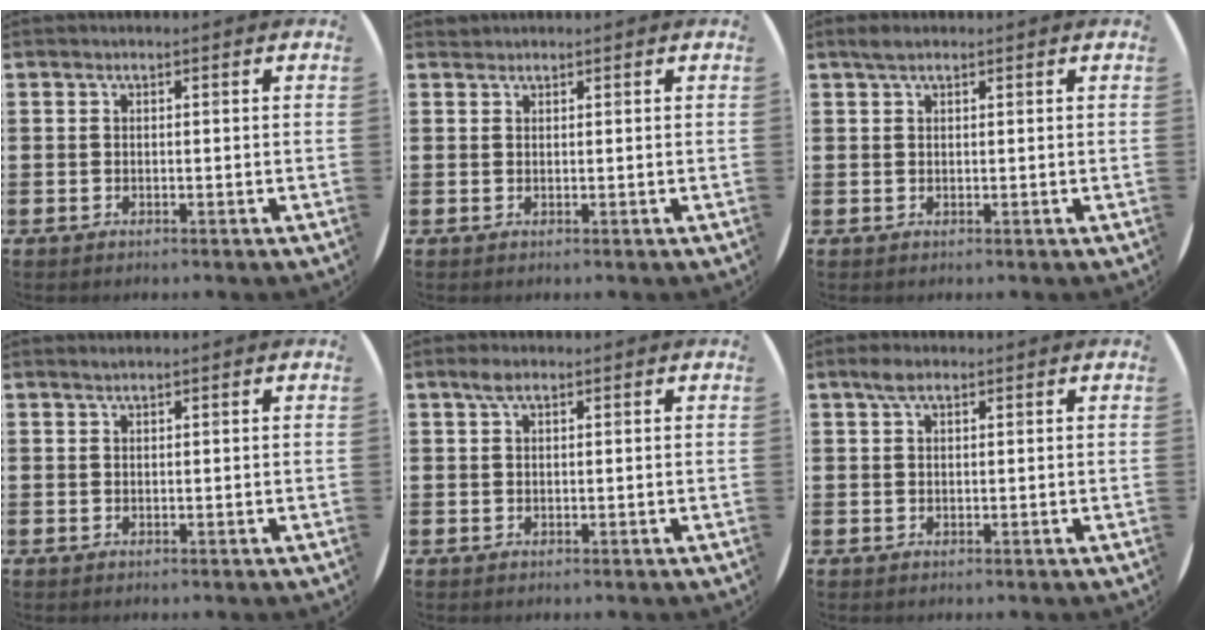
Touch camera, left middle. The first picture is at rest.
{"total": 0.6, "force": [0.5, 0.1, -0.2], "torque": [0.004, 0.003, 0.010]}
{"total": 1.5, "force": [1.1, 0.6, 0.8], "torque": [-0.018, 0.006, 0.019]}
{"total": 0.6, "force": [0.6, -0.1, 0.2], "torque": [-0.004, -0.001, 0.012]}
{"total": 1.7, "force": [1.0, 0.8, 1.1], "torque": [-0.017, 0.002, 0.016]}
{"total": 2.2, "force": [1.4, 1.0, 1.3], "torque": [-0.020, 0.003, 0.023]}